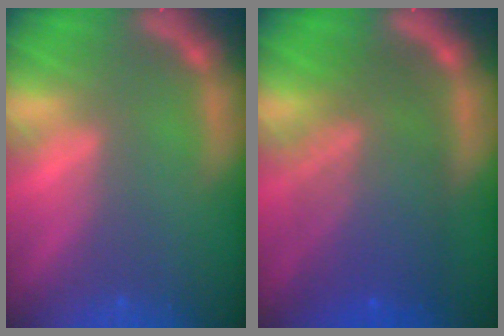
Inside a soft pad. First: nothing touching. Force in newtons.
{"total": 9.1}